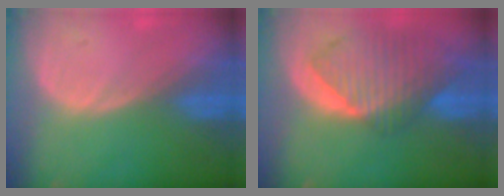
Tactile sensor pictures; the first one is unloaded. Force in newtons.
{"total": 10.2, "press": 8.8, "slide": 5.1}